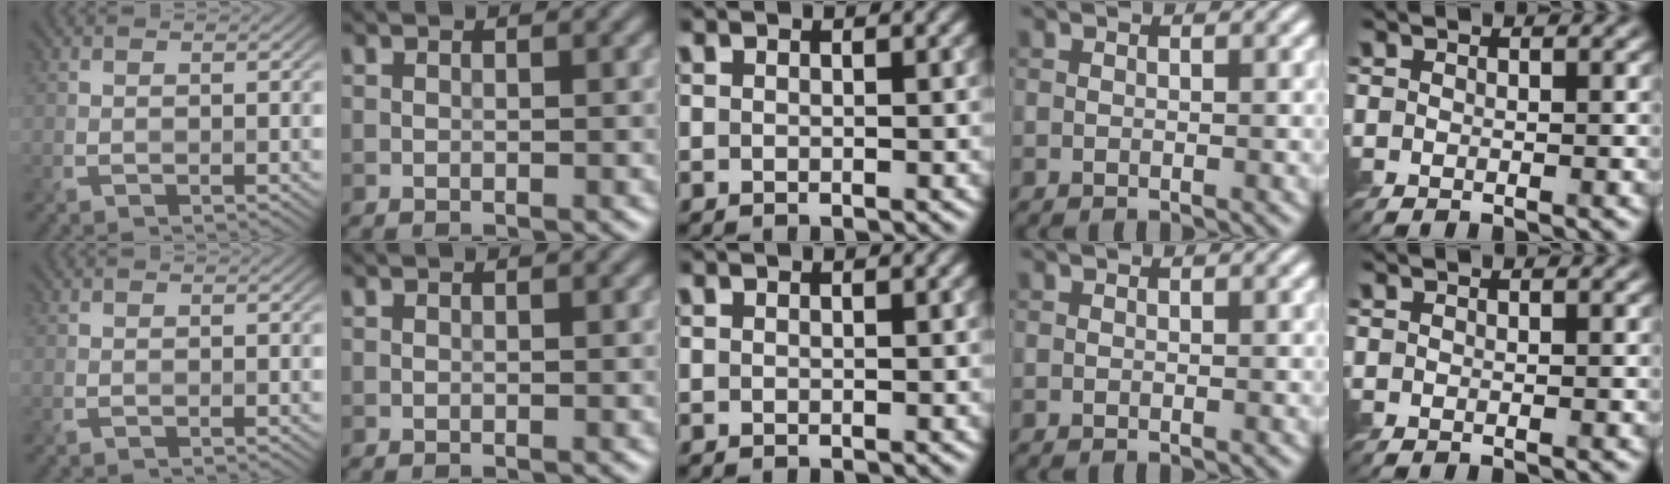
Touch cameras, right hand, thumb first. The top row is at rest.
{}